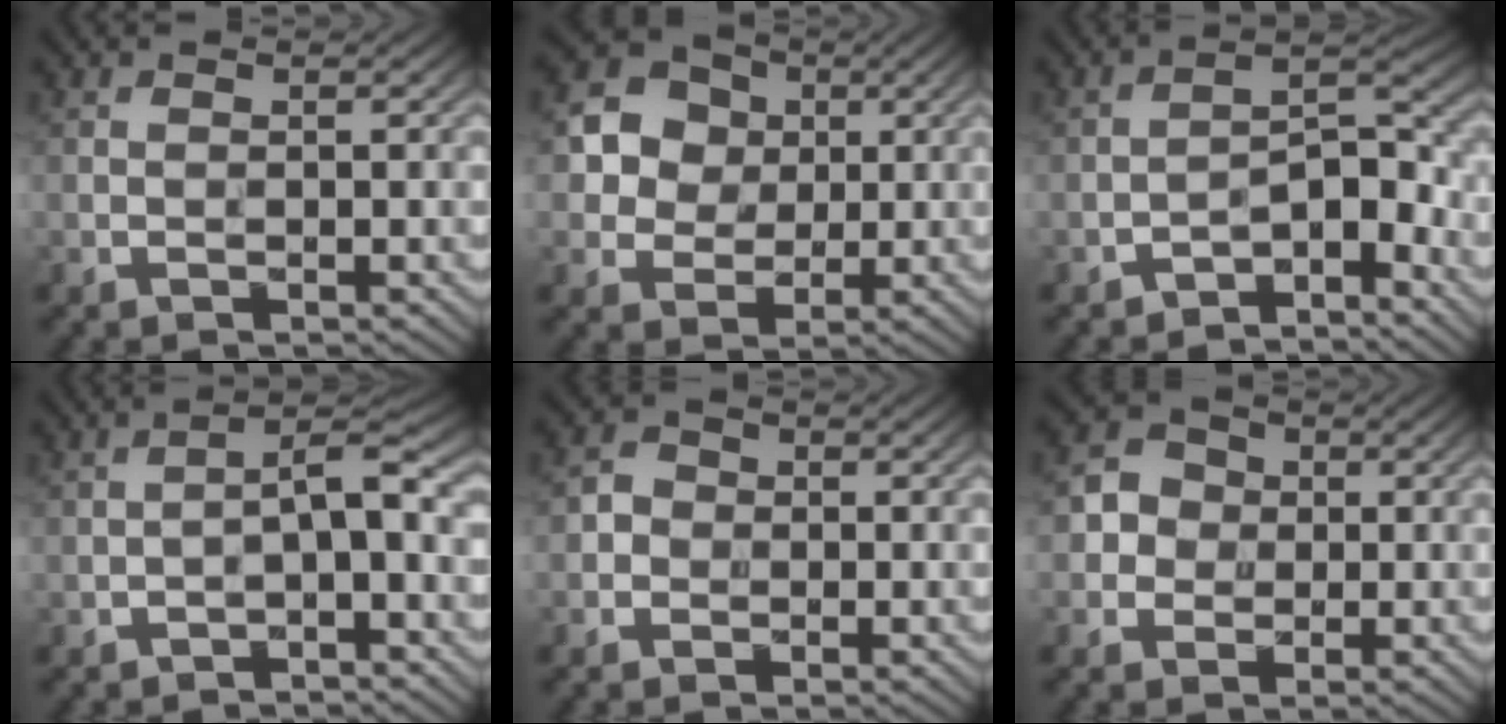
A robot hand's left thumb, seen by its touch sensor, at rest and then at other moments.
{"total": 7.6, "force": [2.0, 6.6, 3.1], "torque": [-0.087, 0.016, 0.023]}
{"total": 5.6, "force": [-4.2, 1.7, 3.3], "torque": [-0.043, 0.015, -0.078]}
{"total": 3.7, "force": [-1.3, 0.9, 3.3], "torque": [-0.054, 0.015, -0.028]}
{"total": 1.9, "force": [-0.5, 1.8, 0.6], "torque": [-0.010, 0.000, -0.016]}
{"total": 3.6, "force": [-0.1, 3.4, 1.2], "torque": [-0.024, 0.008, -0.010]}